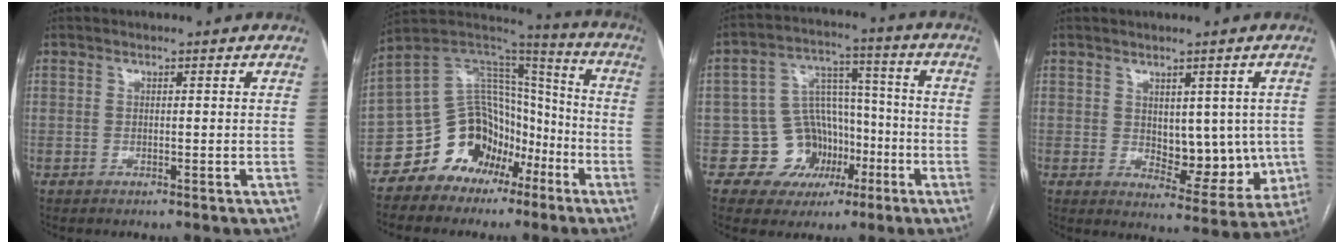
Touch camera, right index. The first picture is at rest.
{"total": 14.2, "force": [-7.7, 10.1, 6.3], "torque": [-0.118, 0.071, -0.131]}
{"total": 10.1, "force": [-3.7, 9.0, 2.8], "torque": [-0.031, 0.042, -0.049]}
{"total": 8.6, "force": [0.2, 5.0, 7.1], "torque": [-0.073, -0.001, 0.018]}